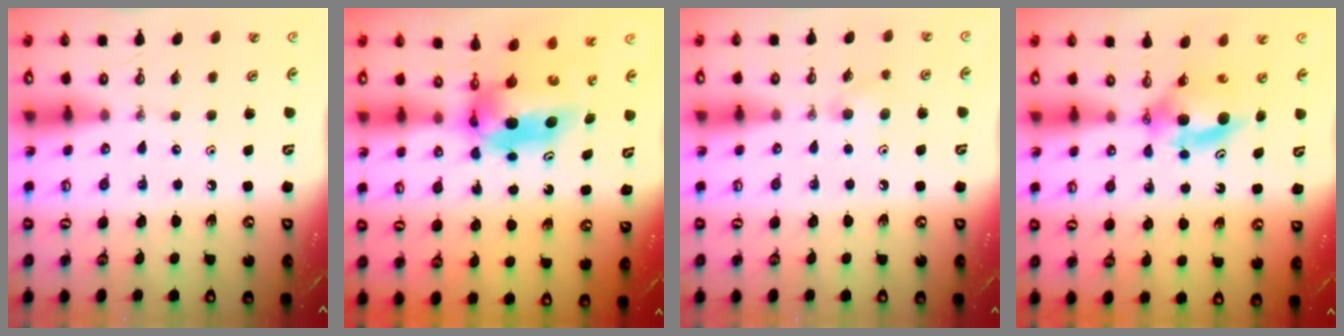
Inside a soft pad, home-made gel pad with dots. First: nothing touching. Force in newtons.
{"total": 6.5, "press": 6.5, "slide": 0.4}
{"total": 6.7, "press": 6.0, "slide": 2.8}
{"total": 5.7, "press": 5.6, "slide": 1.2}